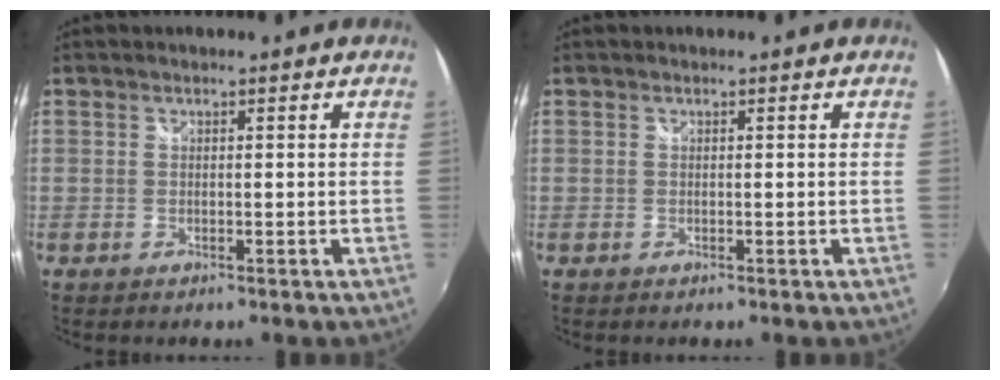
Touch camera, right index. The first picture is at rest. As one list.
[{"total": 0.0}]